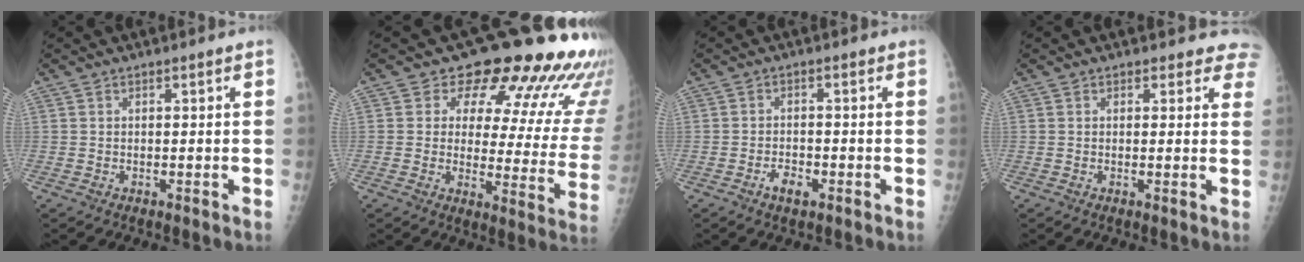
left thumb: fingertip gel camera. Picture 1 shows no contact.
{"total": 21.0, "force": [15.4, 9.0, 11.1], "torque": [-0.087, -0.086, 0.170]}
{"total": 3.0, "force": [-1.6, 1.6, 1.9], "torque": [-0.029, 0.006, -0.028]}
{"total": 6.2, "force": [5.4, 3.1, 0.2], "torque": [0.053, -0.018, 0.028]}